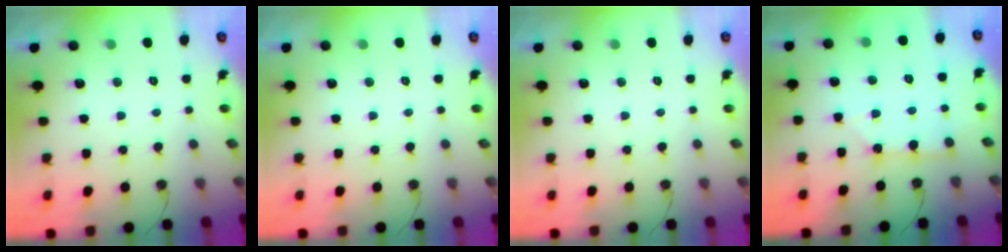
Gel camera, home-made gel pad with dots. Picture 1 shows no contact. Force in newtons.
{"total": 0.0}
{"total": 0.0}
{"total": 2.7, "press": 2.7, "slide": 0.4}